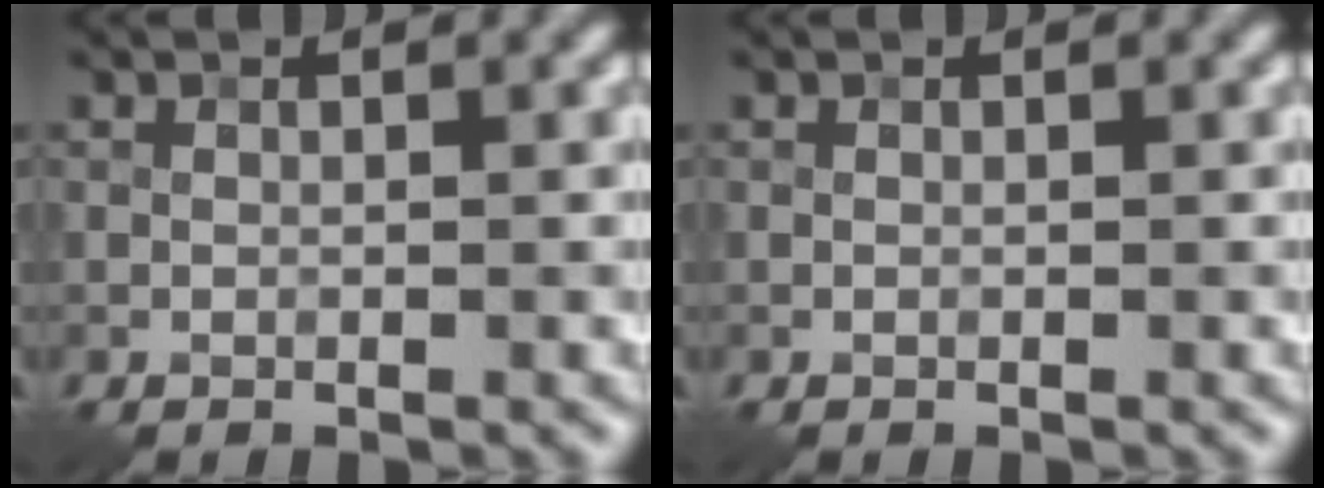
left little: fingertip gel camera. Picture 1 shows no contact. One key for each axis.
{"total": 0.0}